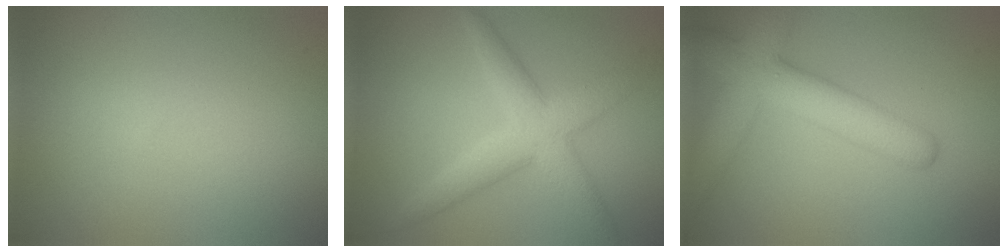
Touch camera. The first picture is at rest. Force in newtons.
{"total": 4.5, "press": 4.5, "slide": 0.2}
{"total": 5.5, "press": 5.5, "slide": 0.3}